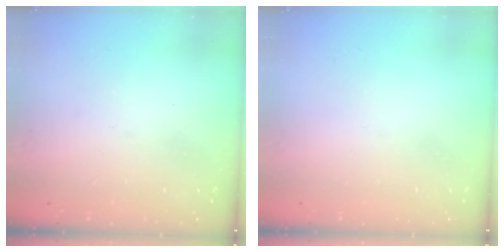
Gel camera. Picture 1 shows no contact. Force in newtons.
{"total": 1.5, "press": 1.5, "slide": 0.1}